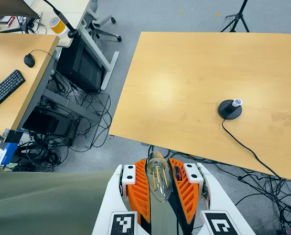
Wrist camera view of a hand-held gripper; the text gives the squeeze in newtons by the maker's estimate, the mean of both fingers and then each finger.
{"total": 21.3, "left": 23.1, "right": 19.4}